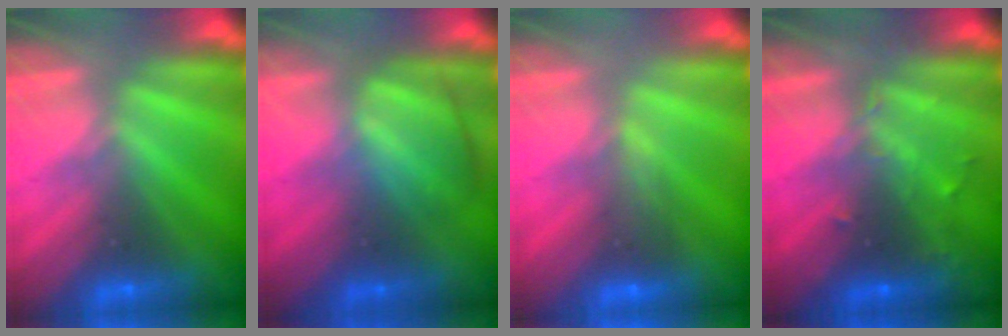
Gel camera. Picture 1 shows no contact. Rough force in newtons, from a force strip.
{"total": 2.9}
{"total": 4.9}
{"total": 2.7}